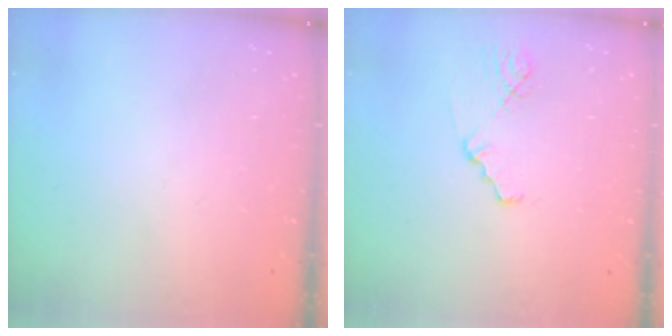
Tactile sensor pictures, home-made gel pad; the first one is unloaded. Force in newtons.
{"total": 1.8, "press": 1.8, "slide": 0.3}